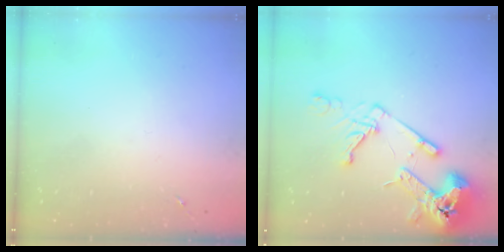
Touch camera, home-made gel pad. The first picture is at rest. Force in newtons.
{"total": 18.8, "press": 18.6, "slide": 2.5}